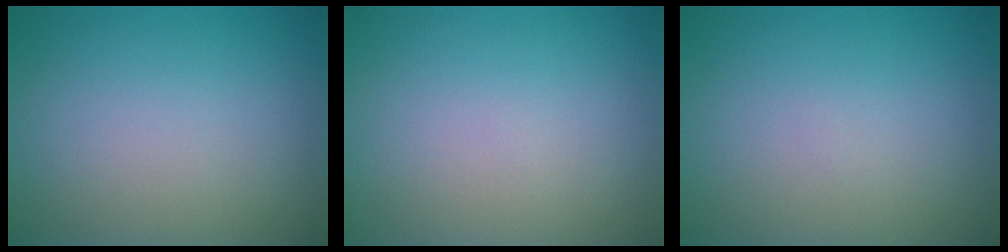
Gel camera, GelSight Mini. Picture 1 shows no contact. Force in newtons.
{"total": 0.0}
{"total": 0.0}